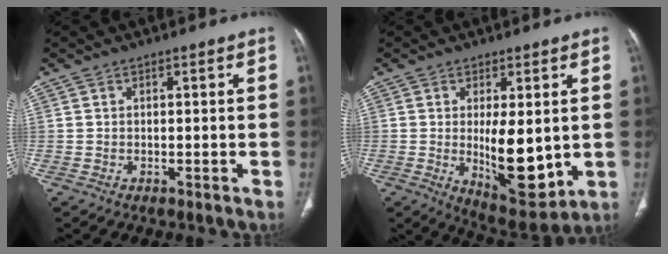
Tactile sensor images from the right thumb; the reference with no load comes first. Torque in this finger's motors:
{"motor_torque": [2.57, 2.44, 2.63, -0.15, 0.21]}